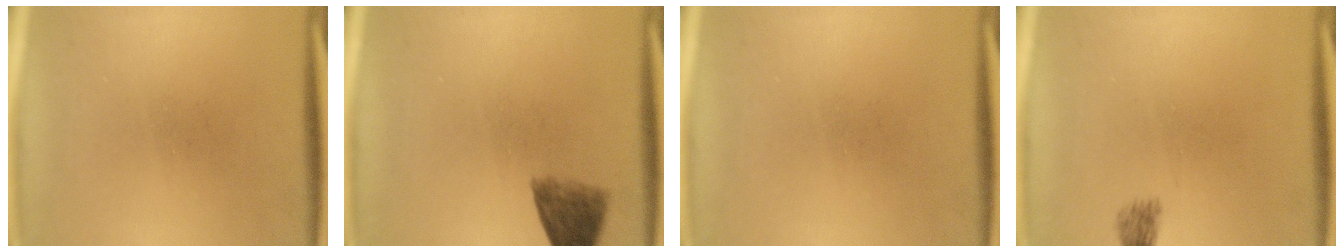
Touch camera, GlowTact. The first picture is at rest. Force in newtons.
{"total": 5.6}
{"total": 0.0}
{"total": 1.8}